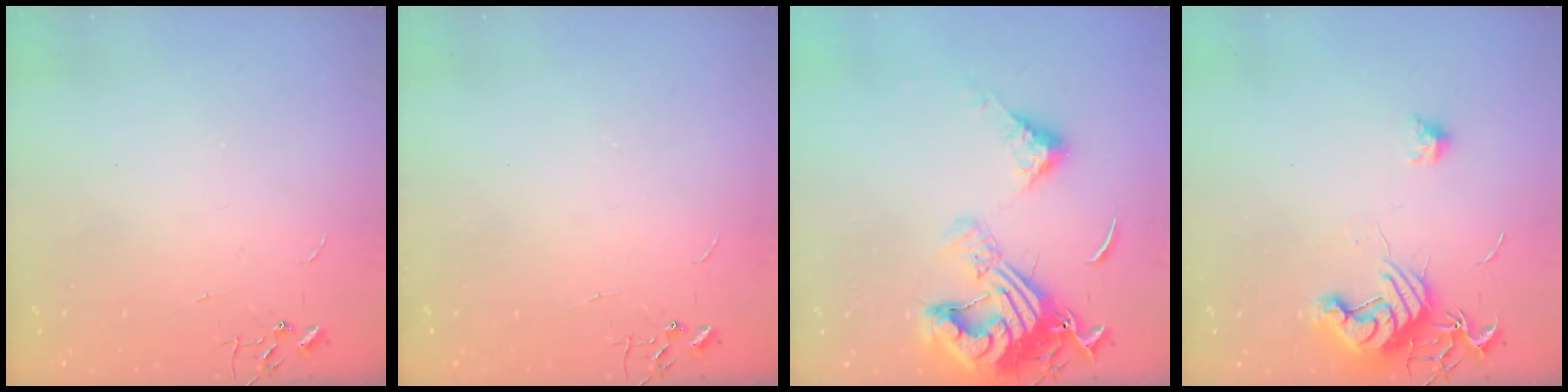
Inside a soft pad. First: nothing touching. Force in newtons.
{"total": 0.0}
{"total": 17.3, "press": 17.1, "slide": 2.1}
{"total": 12.7, "press": 12.6, "slide": 1.2}